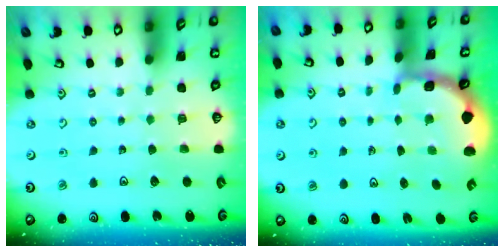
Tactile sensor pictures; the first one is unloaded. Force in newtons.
{"total": 2.1, "press": 2.1, "slide": 0.4}